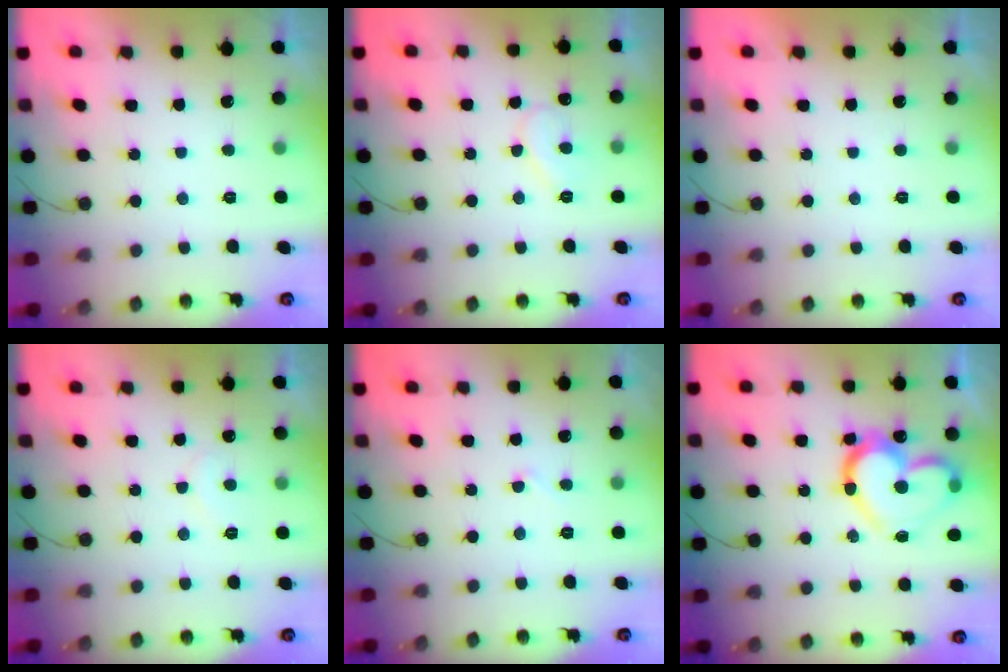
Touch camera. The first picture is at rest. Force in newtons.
{"total": 7.7, "press": 7.7, "slide": 0.3}
{"total": 1.7, "press": 1.7, "slide": 0.0}
{"total": 5.1, "press": 5.1, "slide": 0.4}
{"total": 2.8, "press": 2.8, "slide": 0.2}
{"total": 18.4, "press": 18.3, "slide": 2.1}